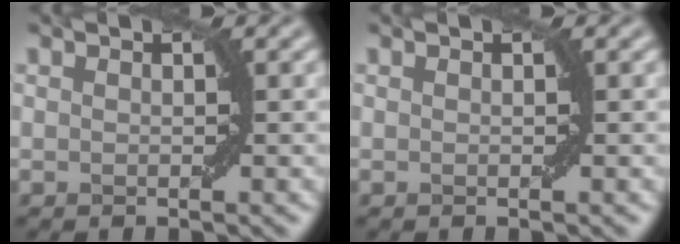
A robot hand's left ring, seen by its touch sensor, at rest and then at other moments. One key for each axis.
{"total": 0.0}